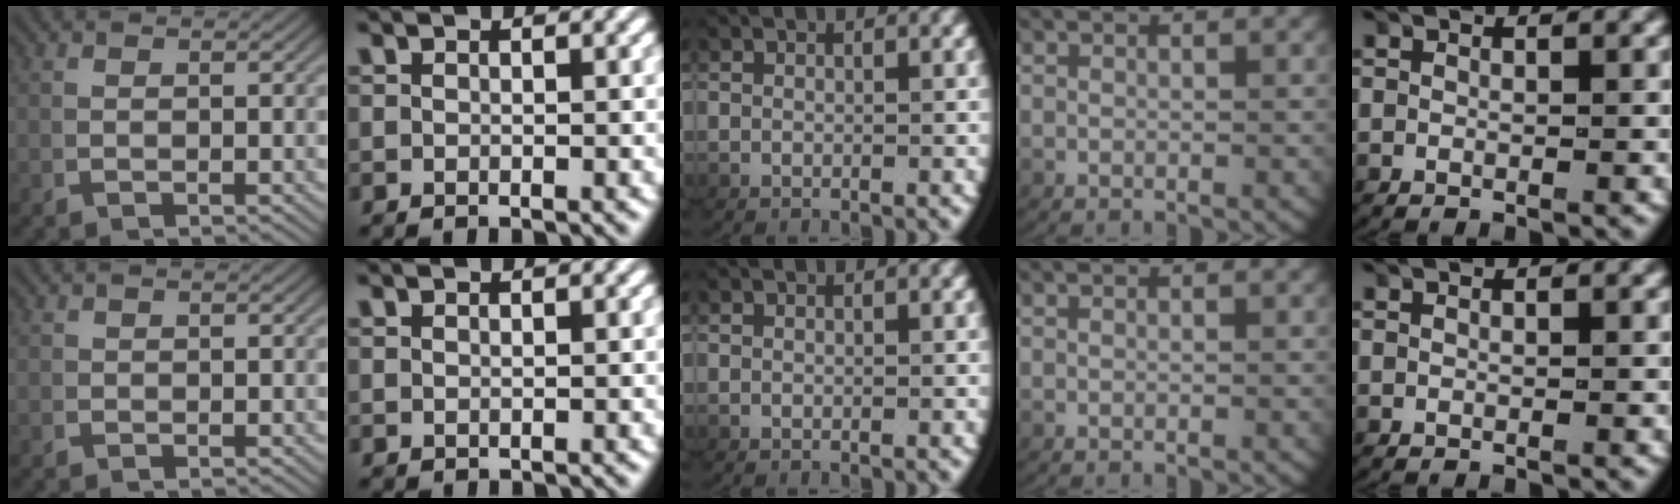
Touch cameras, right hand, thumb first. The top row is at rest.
{"index": {"total": 0.5, "force": [0.4, 0.2, -0.1], "torque": [-0.001, 0.002, 0.007]}}